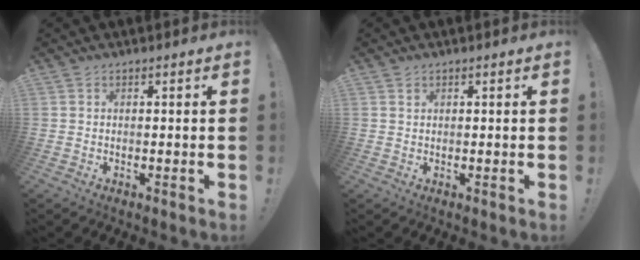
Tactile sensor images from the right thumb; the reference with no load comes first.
{"total": 0.7, "force": [0.5, 0.4, 0.1], "torque": [0.005, -0.003, 0.008]}